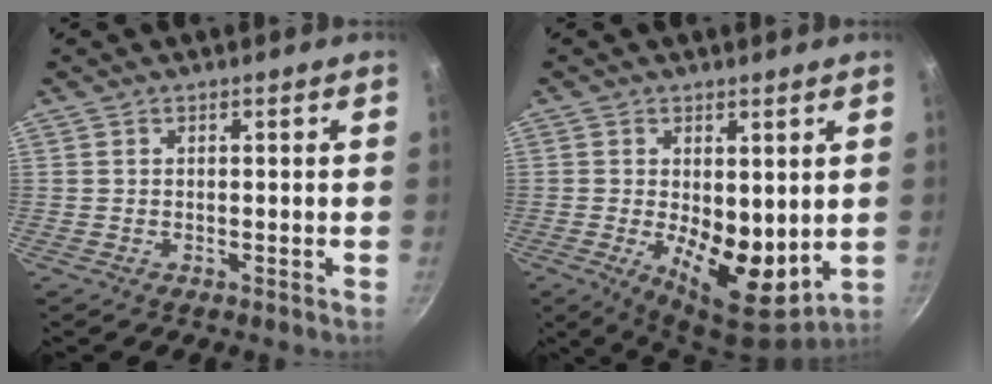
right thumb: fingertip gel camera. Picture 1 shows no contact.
{"total": 12.4, "force": [-0.3, 6.2, 10.8], "torque": [-0.140, -0.031, 0.005]}